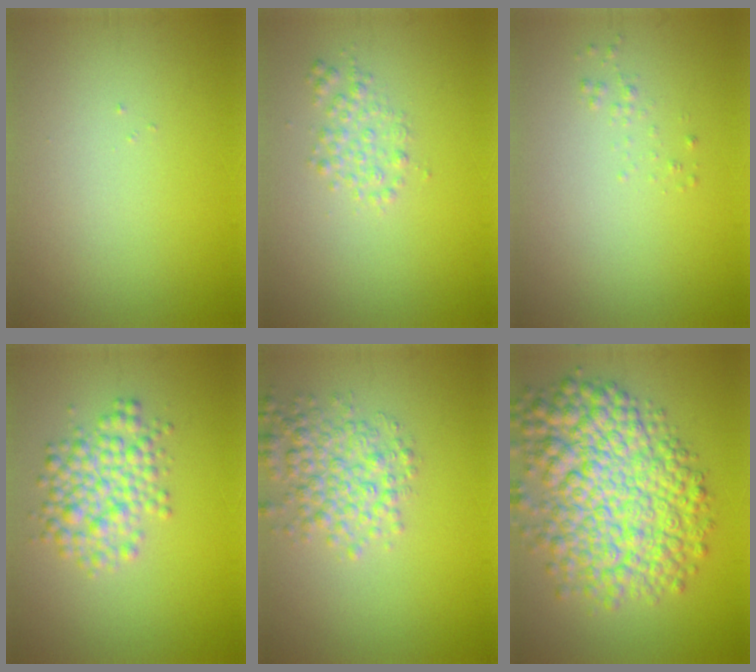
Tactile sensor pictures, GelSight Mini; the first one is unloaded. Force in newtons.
{"total": 1.7, "press": 1.7, "slide": 0.0}
{"total": 0.6, "press": 0.6, "slide": 0.1}
{"total": 4.4, "press": 4.3, "slide": 0.2}
{"total": 4.1, "press": 4.1, "slide": 0.1}
{"total": 10.8, "press": 10.8, "slide": 0.2}